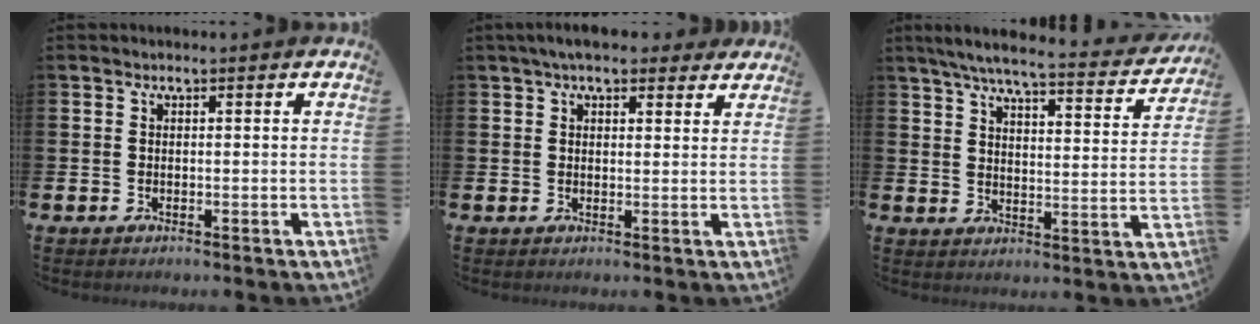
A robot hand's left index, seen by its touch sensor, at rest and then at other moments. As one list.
[{"total": 4.8, "force": [4.1, 1.7, 1.9], "torque": [-0.039, -0.008, 0.074]}, {"total": 6.1, "force": [5.3, 0.8, 2.8], "torque": [-0.066, -0.038, 0.085]}]